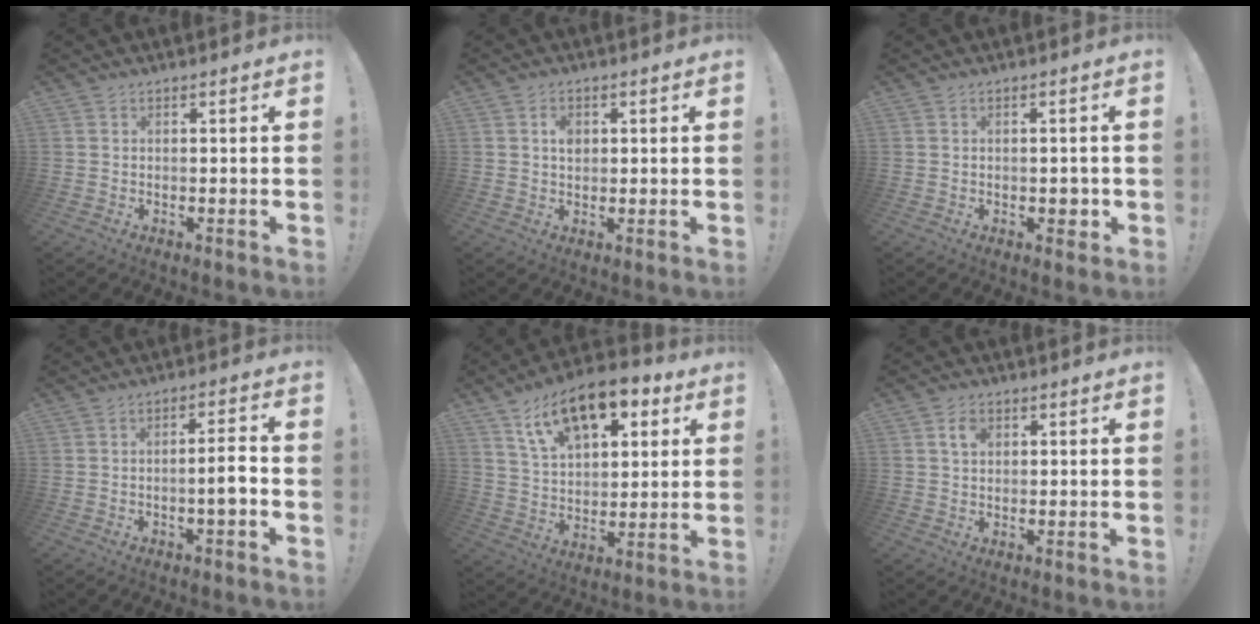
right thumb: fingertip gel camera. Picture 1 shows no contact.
{"total": 3.5, "force": [0.7, 2.7, 2.1], "torque": [-0.021, -0.002, 0.008]}
{"total": 2.6, "force": [-0.4, 1.9, 1.7], "torque": [-0.017, 0.004, -0.008]}
{"total": 5.9, "force": [-1.8, 0.7, 5.6], "torque": [-0.089, 0.007, -0.031]}
{"total": 16.8, "force": [9.9, 9.1, 10.1], "torque": [-0.160, -0.052, 0.176]}
{"total": 4.0, "force": [1.7, 2.6, 2.5], "torque": [-0.028, -0.004, 0.027]}